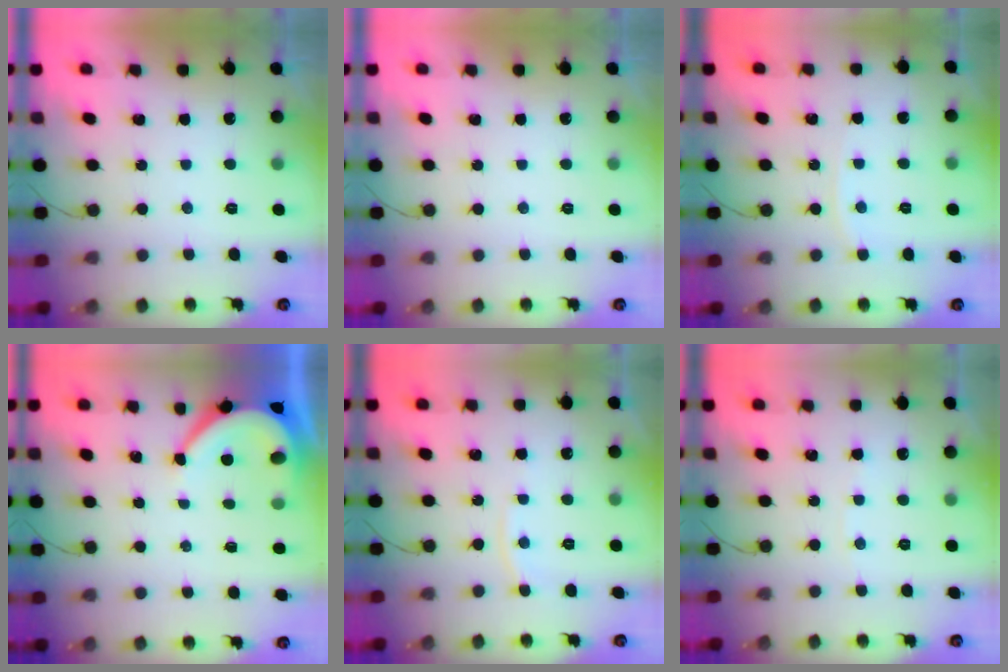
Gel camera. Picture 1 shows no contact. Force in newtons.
{"total": 0.0}
{"total": 2.8, "press": 2.7, "slide": 0.3}
{"total": 5.8, "press": 5.7, "slide": 0.8}
{"total": 4.7, "press": 4.7, "slide": 0.4}
{"total": 2.3, "press": 2.3, "slide": 0.3}